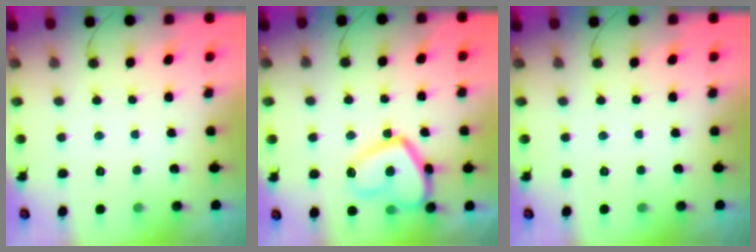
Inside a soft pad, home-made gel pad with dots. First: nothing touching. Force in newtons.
{"total": 12.5, "press": 12.5, "slide": 1.0}
{"total": 0.0}